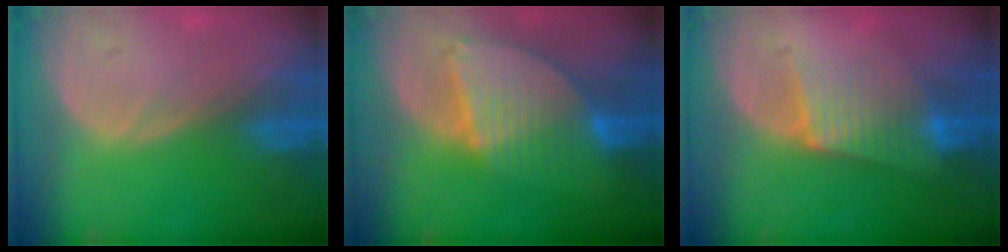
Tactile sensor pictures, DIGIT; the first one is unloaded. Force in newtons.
{"total": 8.6, "press": 7.5, "slide": 4.2}
{"total": 6.7, "press": 6.2, "slide": 2.5}